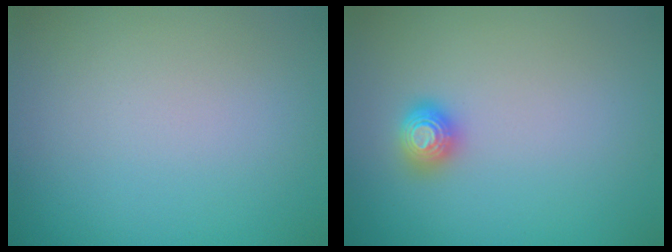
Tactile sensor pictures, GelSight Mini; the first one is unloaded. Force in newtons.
{"total": 1.4, "press": 1.4, "slide": 0.4}